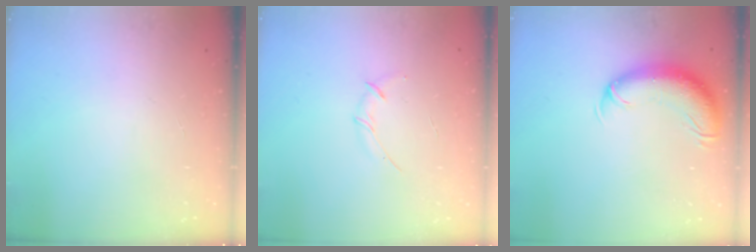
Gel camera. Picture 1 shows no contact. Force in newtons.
{"total": 3.0, "press": 2.9, "slide": 0.8}
{"total": 11.9, "press": 11.6, "slide": 2.7}